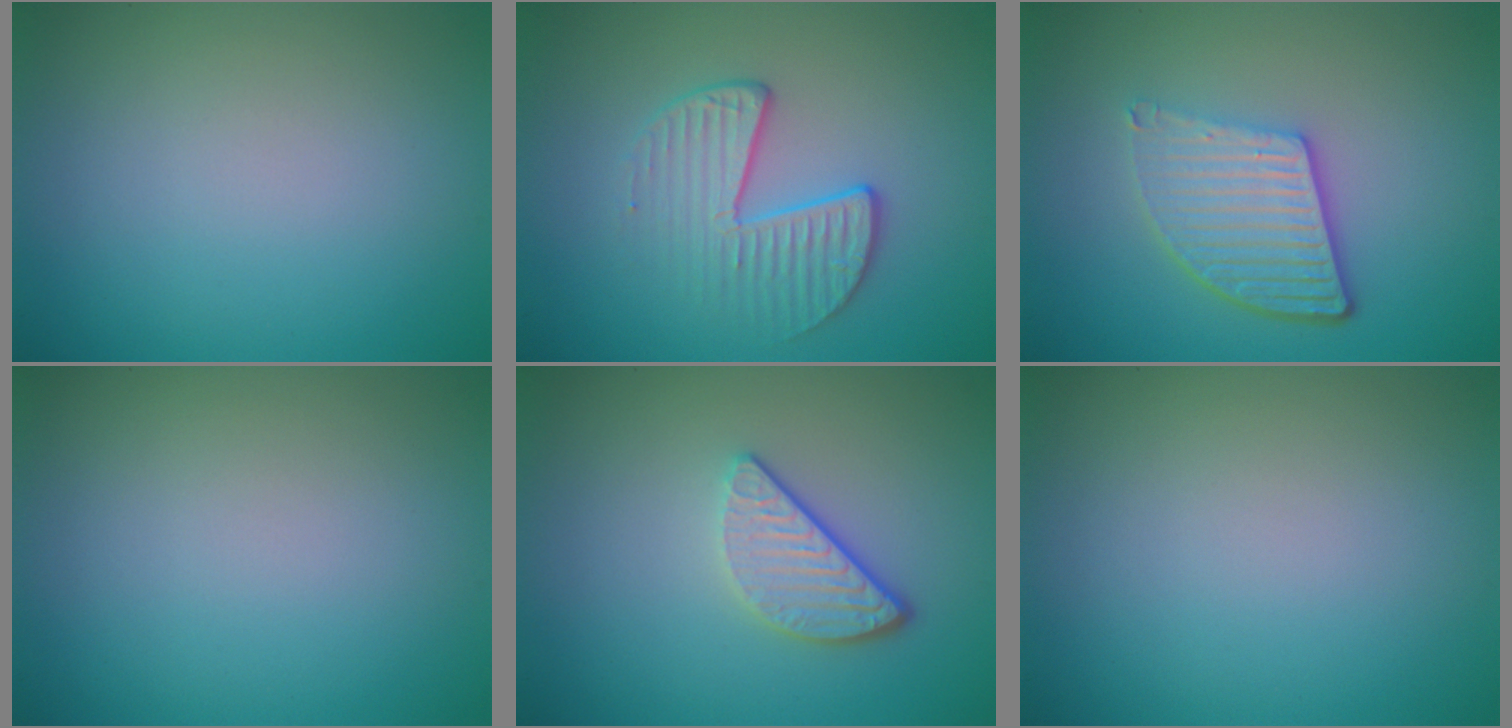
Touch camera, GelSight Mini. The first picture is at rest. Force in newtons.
{"total": 3.0, "press": 2.4, "slide": 1.8}
{"total": 5.0, "press": 3.6, "slide": 3.5}
{"total": 0.0}
{"total": 3.1, "press": 2.5, "slide": 1.8}
{"total": 0.0}